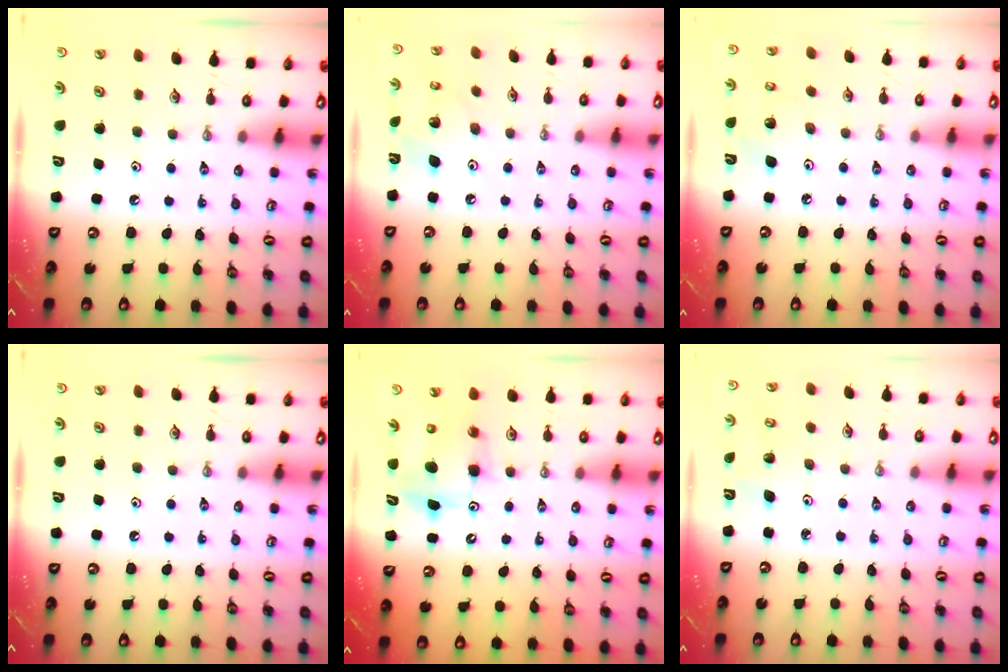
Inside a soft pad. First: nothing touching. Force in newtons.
{"total": 7.9, "press": 7.9, "slide": 0.5}
{"total": 6.4, "press": 6.3, "slide": 1.1}
{"total": 0.0}
{"total": 8.1, "press": 7.9, "slide": 1.6}
{"total": 3.9, "press": 3.6, "slide": 1.4}